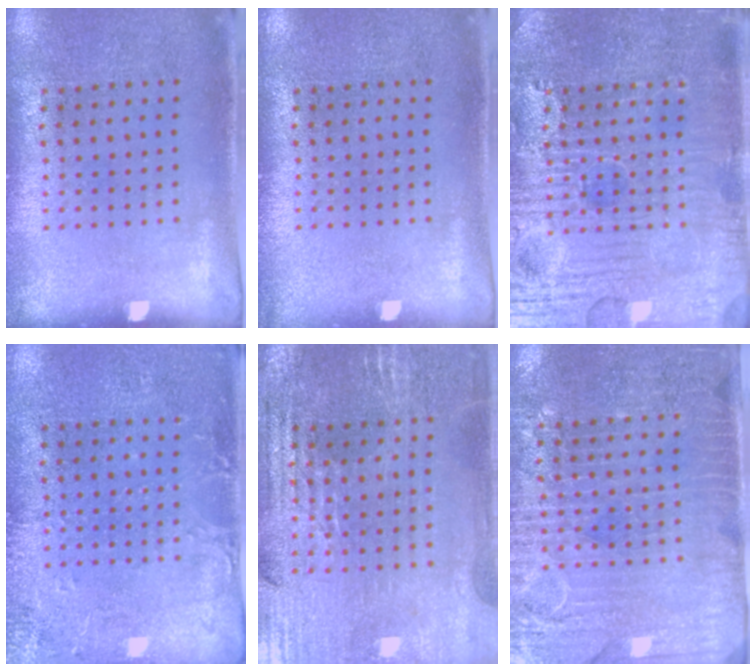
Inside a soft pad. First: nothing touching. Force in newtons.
{"total": 0.5, "press": 0.5, "slide": 0.1}
{"total": 4.8, "press": 4.8, "slide": 0.5}
{"total": 2.5, "press": 2.5, "slide": 0.3}
{"total": 2.9, "press": 2.8, "slide": 0.5}
{"total": 3.6, "press": 3.2, "slide": 1.7}